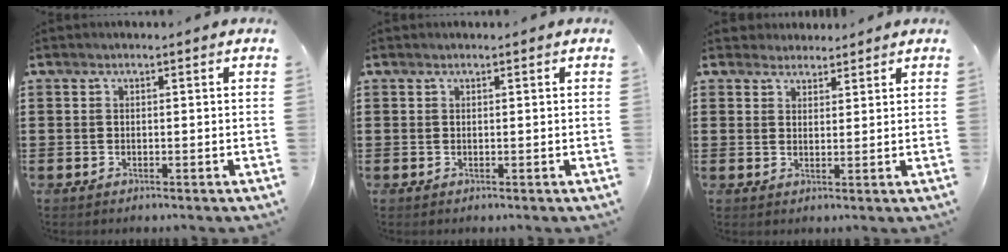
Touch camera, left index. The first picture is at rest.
{"total": 0.0}
{"total": 2.7, "force": [2.4, 1.1, -0.3], "torque": [-0.002, 0.005, 0.047]}